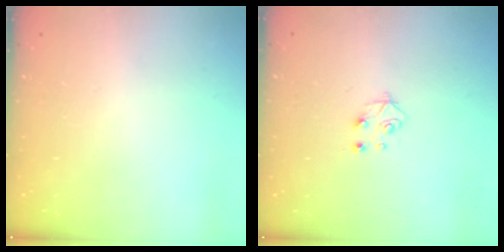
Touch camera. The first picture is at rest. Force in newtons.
{"total": 5.0, "press": 4.9, "slide": 0.5}